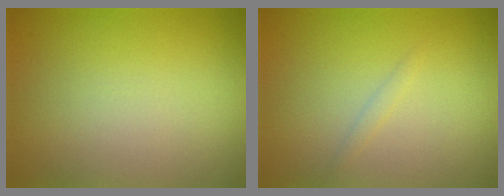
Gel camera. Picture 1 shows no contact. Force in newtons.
{"total": 0.6, "press": 0.6, "slide": 0.0}